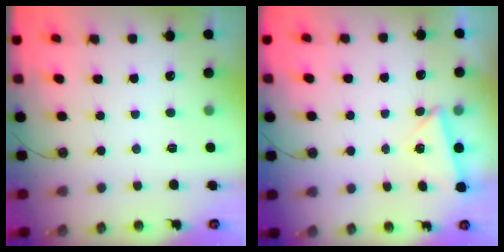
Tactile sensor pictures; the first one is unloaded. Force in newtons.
{"total": 2.9, "press": 2.8, "slide": 0.6}